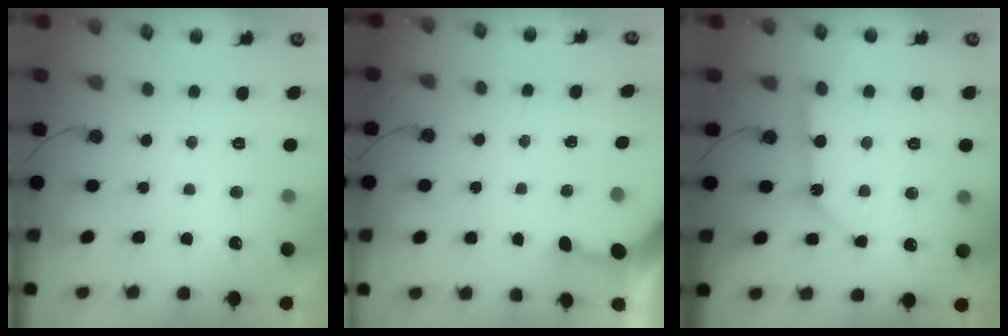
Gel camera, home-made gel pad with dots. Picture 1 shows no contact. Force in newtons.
{"total": 3.5, "press": 3.5, "slide": 0.3}
{"total": 10.9, "press": 10.8, "slide": 1.4}